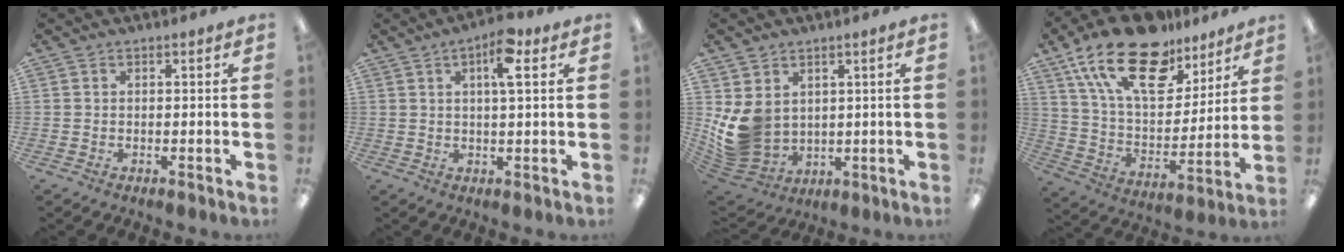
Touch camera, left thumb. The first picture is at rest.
{"total": 7.1, "force": [3.3, 2.0, 6.0], "torque": [-0.093, -0.003, 0.048]}
{"total": 10.4, "force": [1.8, 8.8, 5.3], "torque": [-0.137, -0.018, 0.043]}
{"total": 22.5, "force": [14.6, 11.0, 13.0], "torque": [-0.237, -0.079, 0.258]}